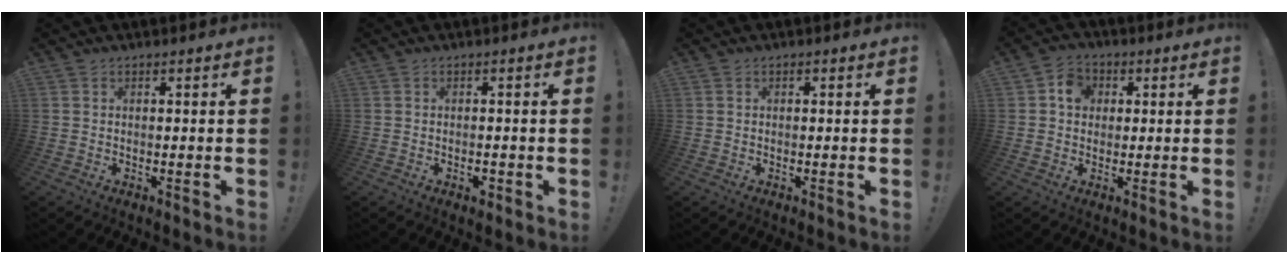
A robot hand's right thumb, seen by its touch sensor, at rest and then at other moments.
{"total": 1.5, "force": [-1.1, 0.7, 0.8], "torque": [-0.009, 0.003, -0.019]}
{"total": 0.5, "force": [-0.3, 0.4, 0.0], "torque": [-0.002, 0.003, -0.005]}
{"total": 6.0, "force": [1.3, 5.0, 3.1], "torque": [-0.035, 0.004, 0.022]}